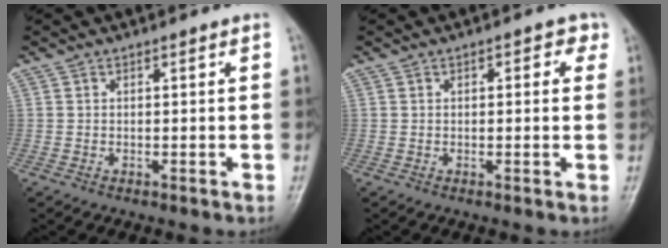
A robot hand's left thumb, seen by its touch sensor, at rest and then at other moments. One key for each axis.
{"total": 3.2, "fx": 1.2, "fy": 1.8, "fz": 2.4, "tx": -0.008, "ty": 0.002, "tz": 0.006}